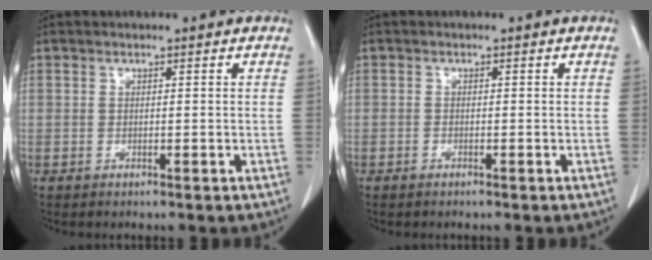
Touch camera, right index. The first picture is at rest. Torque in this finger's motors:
{"motor_torque": [0.01, -0.12, -0.03, -0.01]}